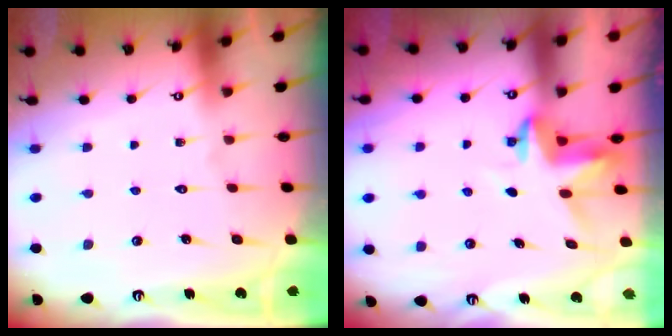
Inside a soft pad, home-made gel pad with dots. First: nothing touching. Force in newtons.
{"total": 3.7, "press": 3.6, "slide": 0.3}